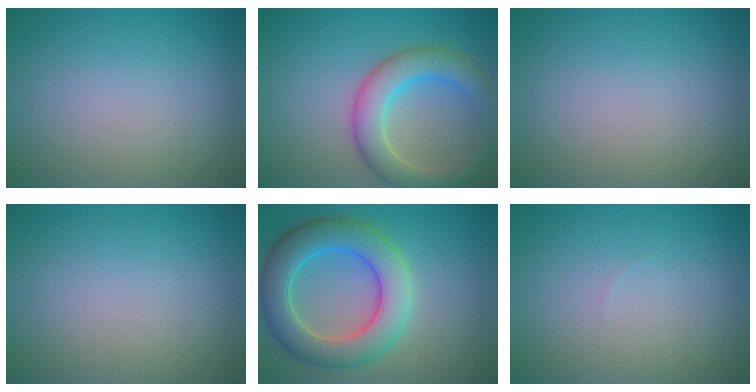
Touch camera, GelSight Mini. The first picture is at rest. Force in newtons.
{"total": 5.6, "press": 5.6, "slide": 0.2}
{"total": 0.0}
{"total": 0.0}
{"total": 7.5, "press": 7.5, "slide": 0.6}
{"total": 0.0}